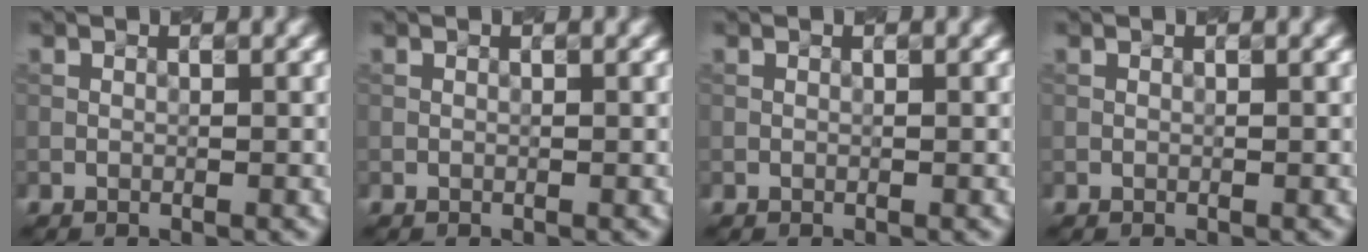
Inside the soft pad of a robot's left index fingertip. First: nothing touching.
{"total": 0.0}
{"total": 0.0}
{"total": 0.0}